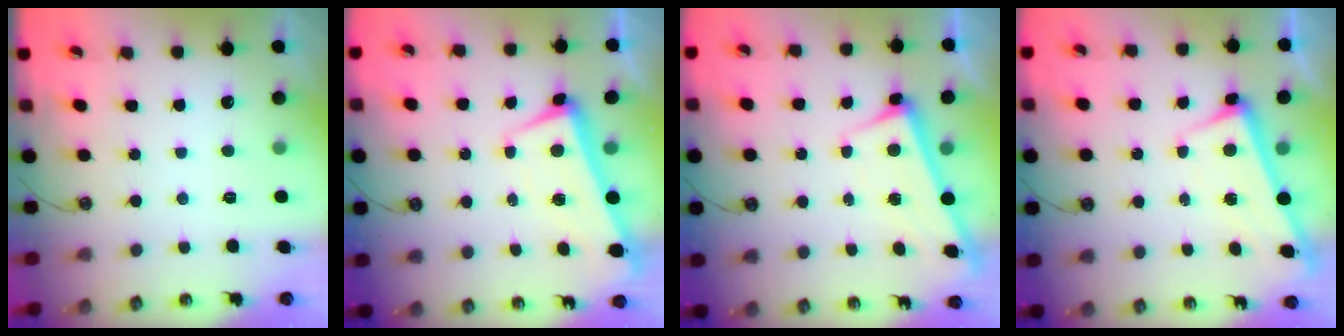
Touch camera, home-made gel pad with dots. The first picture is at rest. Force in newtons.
{"total": 2.0, "press": 1.8, "slide": 0.8}
{"total": 2.9, "press": 2.9, "slide": 0.4}
{"total": 2.9, "press": 2.9, "slide": 0.4}